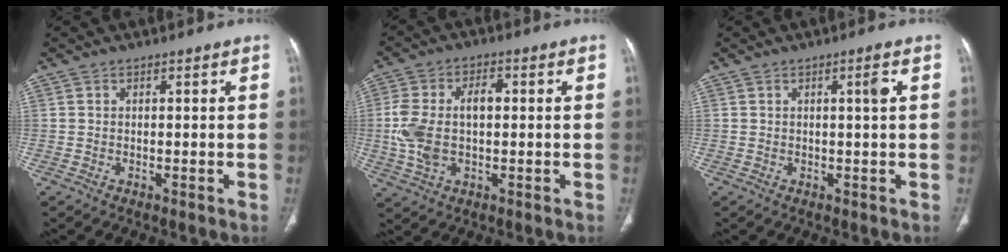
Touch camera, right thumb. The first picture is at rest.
{"total": 11.2, "force": [0.0, 6.3, 9.3], "torque": [-0.202, 0.022, 0.004]}
{"total": 2.2, "force": [0.4, 0.2, 2.2], "torque": [-0.040, 0.001, 0.007]}